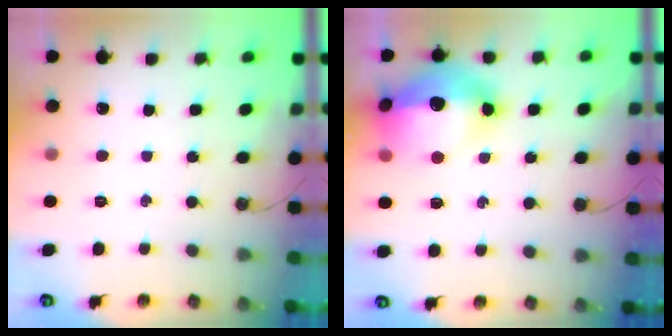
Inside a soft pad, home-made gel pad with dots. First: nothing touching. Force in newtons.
{"total": 19.1, "press": 19.0, "slide": 1.7}